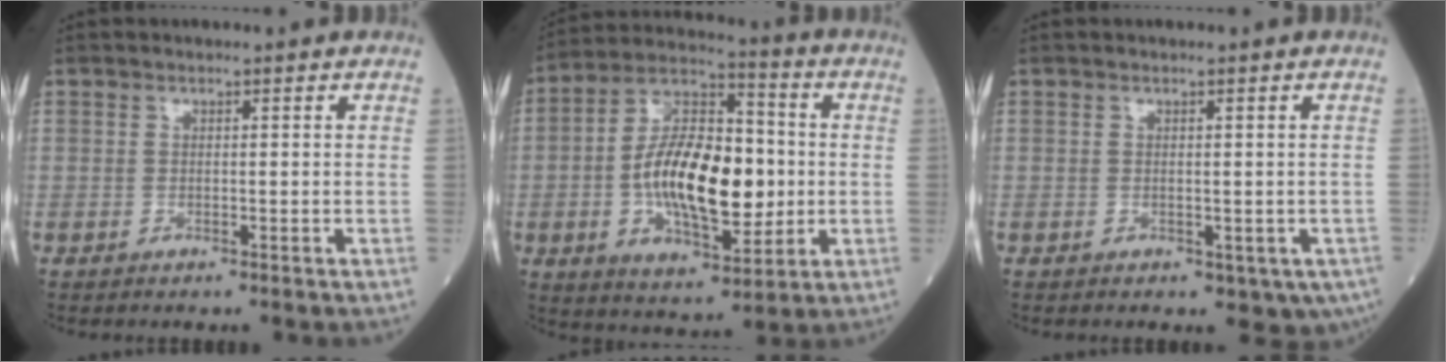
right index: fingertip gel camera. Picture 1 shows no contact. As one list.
[{"total": 17.8, "force": [-1.4, 7.4, 16.1], "torque": [-0.298, 0.012, -0.022]}, {"total": 4.2, "force": [-1.7, 2.5, 2.9], "torque": [-0.022, -0.002, -0.014]}]